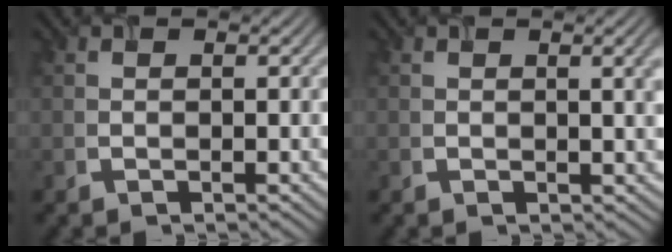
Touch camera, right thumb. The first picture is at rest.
{"total": 2.7, "force": [0.8, 0.5, 2.5], "torque": [-0.034, 0.001, 0.014]}